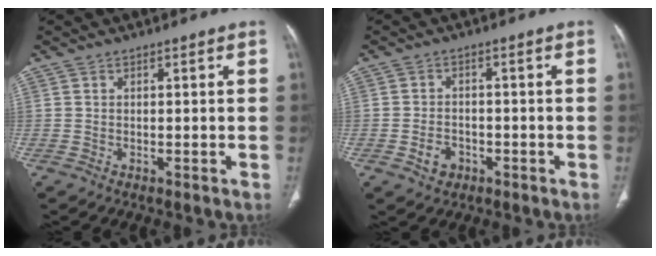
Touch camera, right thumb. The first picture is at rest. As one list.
[{"total": 3.8, "force": [-1.7, 3.0, 1.8], "torque": [-0.024, 0.014, -0.024]}]